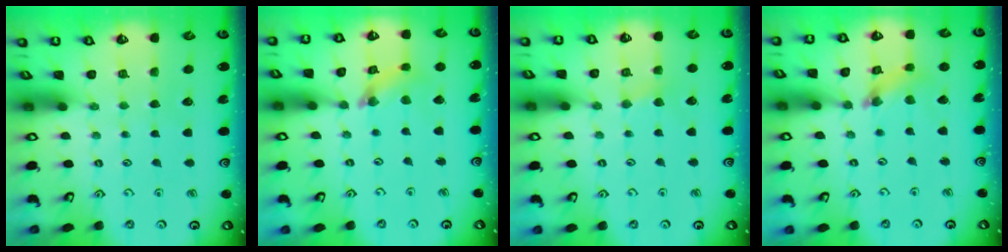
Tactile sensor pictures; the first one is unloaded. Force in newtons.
{"total": 3.9, "press": 3.9, "slide": 0.4}
{"total": 2.1, "press": 2.1, "slide": 0.3}
{"total": 4.3, "press": 4.2, "slide": 0.3}